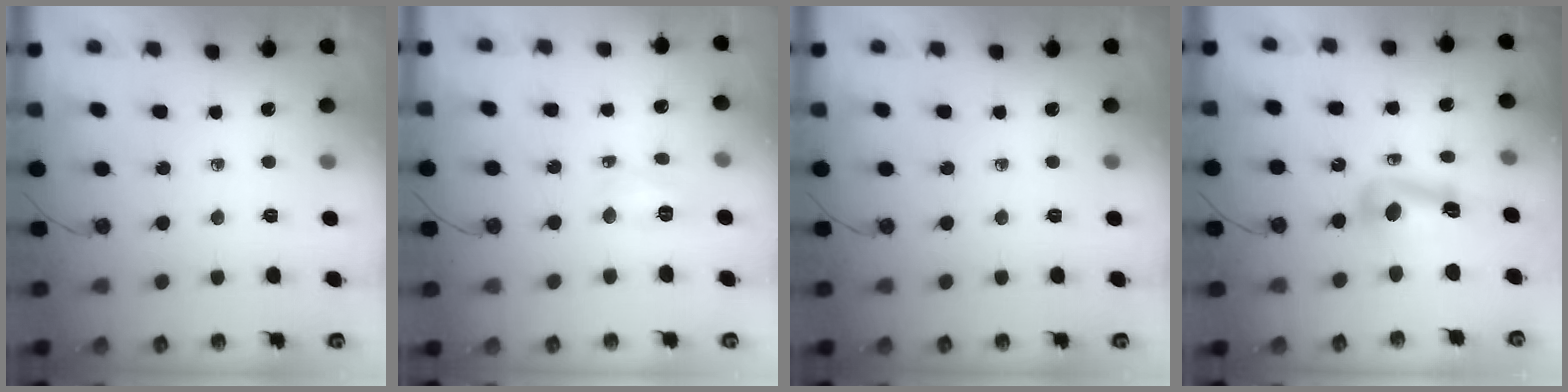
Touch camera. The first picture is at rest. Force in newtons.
{"total": 5.5, "press": 5.5, "slide": 0.5}
{"total": 0.0}
{"total": 13.8, "press": 13.7, "slide": 1.5}